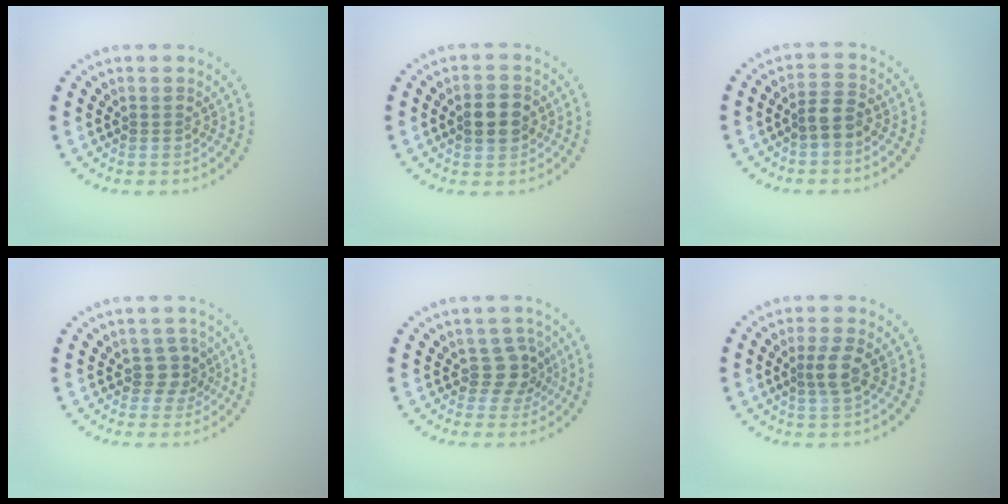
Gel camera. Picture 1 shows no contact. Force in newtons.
{"total": 3.5, "press": 3.5, "slide": 0.1}
{"total": 2.0, "press": 1.8, "slide": 0.9}
{"total": 1.8, "press": 1.5, "slide": 1.0}
{"total": 2.4, "press": 2.0, "slide": 1.4}
{"total": 2.0, "press": 1.7, "slide": 1.0}